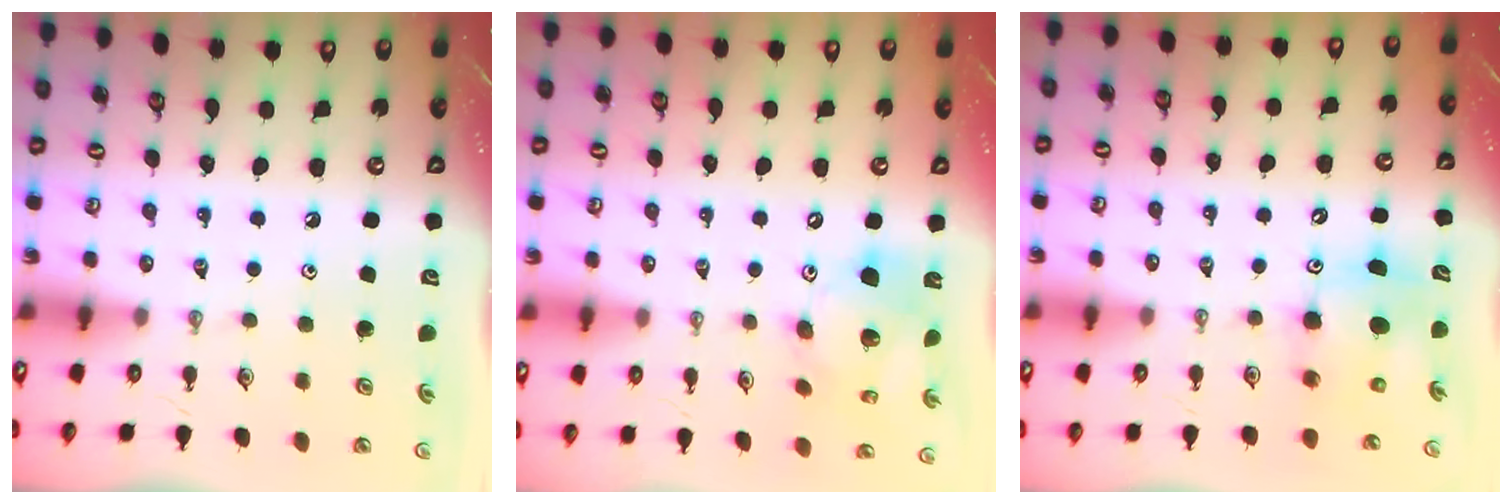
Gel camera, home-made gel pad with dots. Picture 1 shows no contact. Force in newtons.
{"total": 15.6, "press": 15.3, "slide": 2.8}
{"total": 7.9, "press": 7.7, "slide": 2.0}